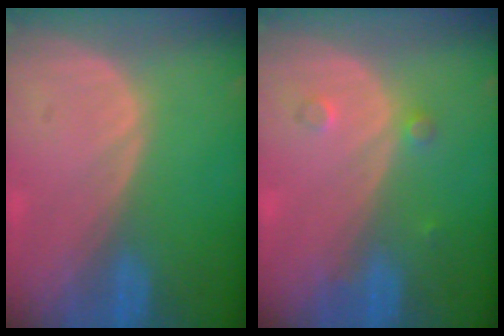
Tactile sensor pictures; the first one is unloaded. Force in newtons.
{"total": 1.7, "press": 1.7, "slide": 0.3}